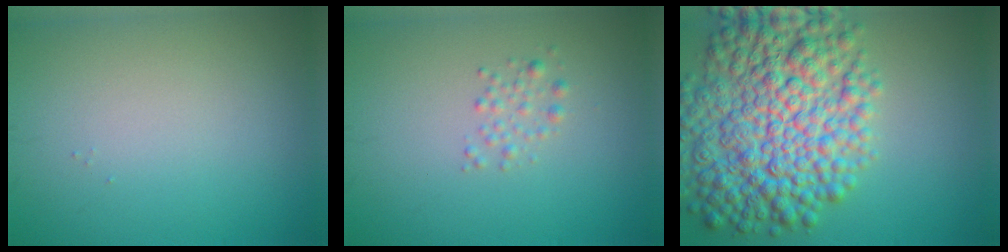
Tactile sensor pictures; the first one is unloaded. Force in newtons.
{"total": 1.2, "press": 1.2, "slide": 0.0}
{"total": 11.8, "press": 11.8, "slide": 0.4}